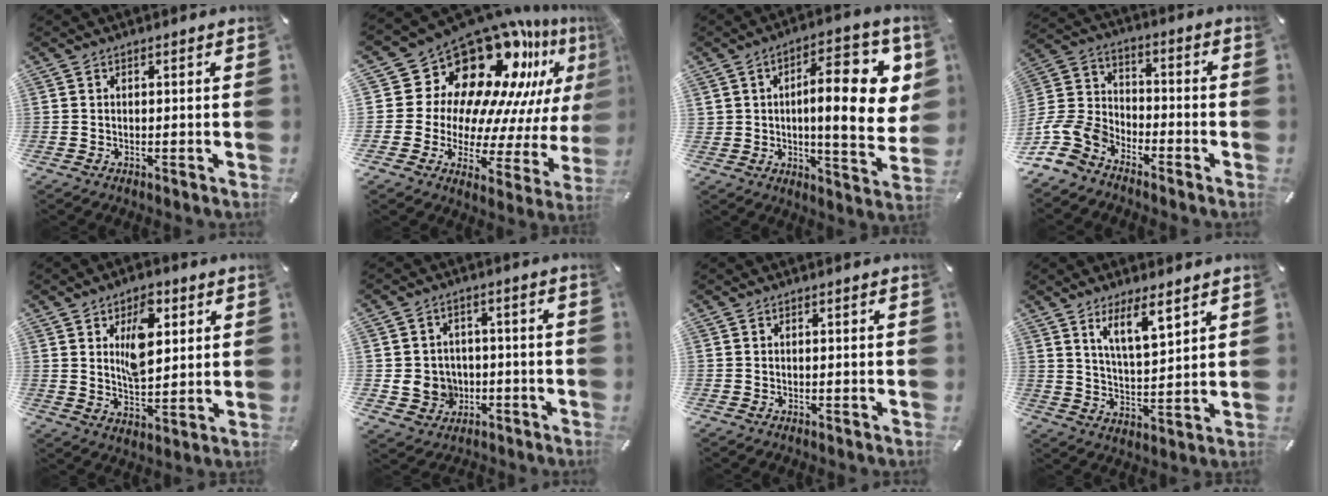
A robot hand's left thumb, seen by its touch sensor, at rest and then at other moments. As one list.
[{"total": 23.1, "force": [15.1, 13.2, 11.4], "torque": [-0.179, -0.153, 0.268]}, {"total": 18.5, "force": [3.9, 7.7, 16.4], "torque": [-0.228, -0.017, 0.055]}, {"total": 11.3, "force": [-7.8, 7.3, 3.7], "torque": [-0.095, 0.038, -0.152]}, {"total": 11.1, "force": [4.3, 6.4, 8.0], "torque": [-0.119, -0.007, 0.073]}, {"total": 8.2, "force": [-1.9, 7.6, 2.2], "torque": [-0.045, 0.013, -0.028]}, {"total": 0.0}, {"total": 9.0, "force": [6.2, 2.7, 6.0], "torque": [-0.111, -0.026, 0.107]}]